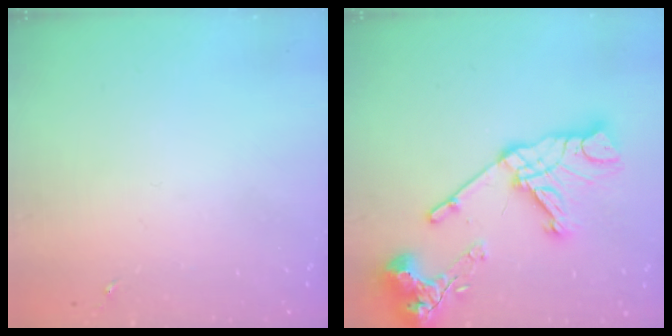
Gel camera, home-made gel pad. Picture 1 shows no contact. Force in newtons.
{"total": 20.1, "press": 20.0, "slide": 2.3}